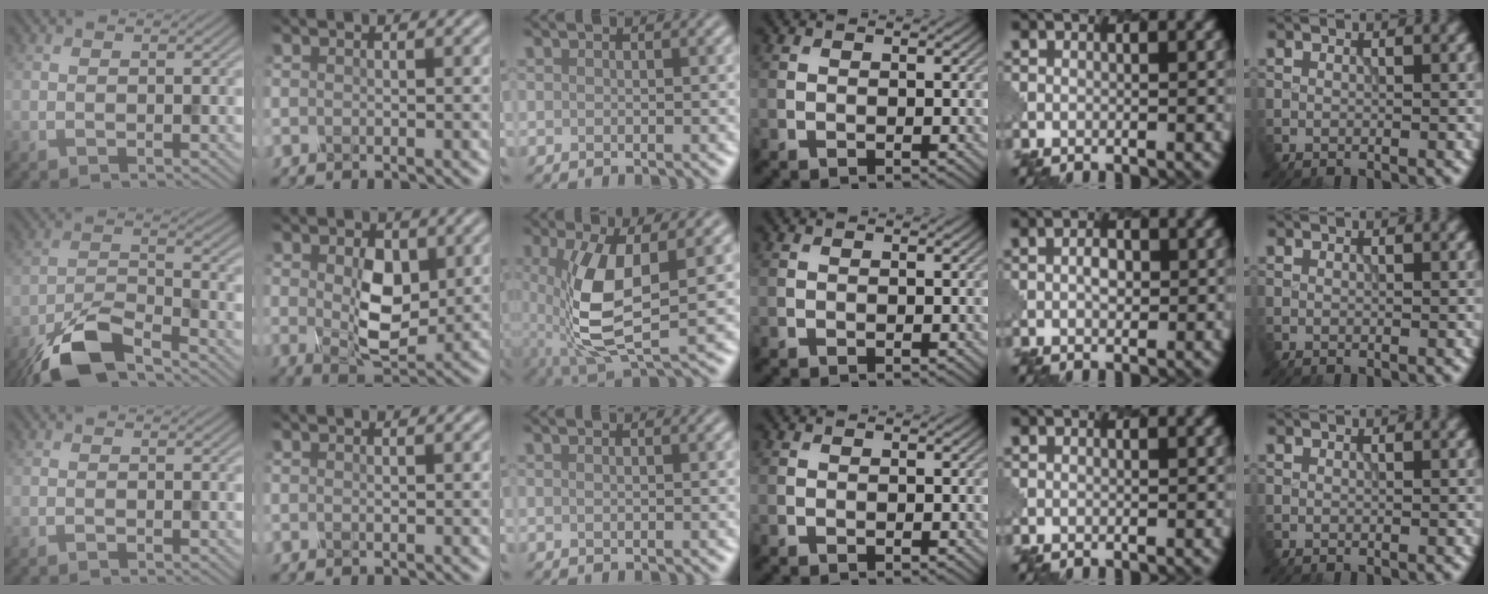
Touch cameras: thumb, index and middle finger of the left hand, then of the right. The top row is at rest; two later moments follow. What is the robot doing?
{"motion": "press", "object": "mechanical pencil"}